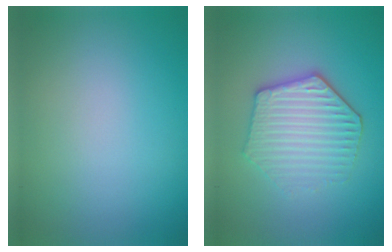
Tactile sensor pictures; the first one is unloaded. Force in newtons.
{"total": 4.4, "press": 4.0, "slide": 1.8}